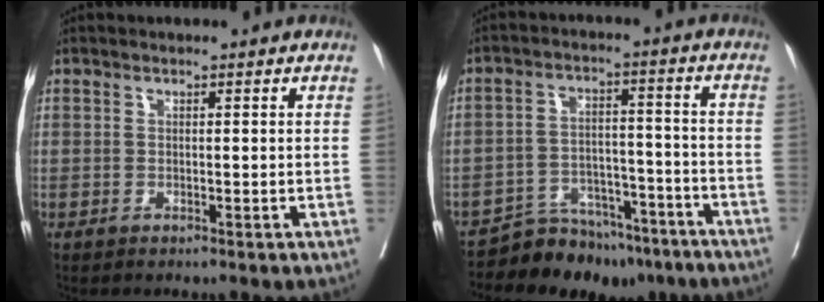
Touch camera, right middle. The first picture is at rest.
{"total": 11.2, "force": [-9.9, 4.9, 2.1], "torque": [-0.012, 0.039, -0.147]}